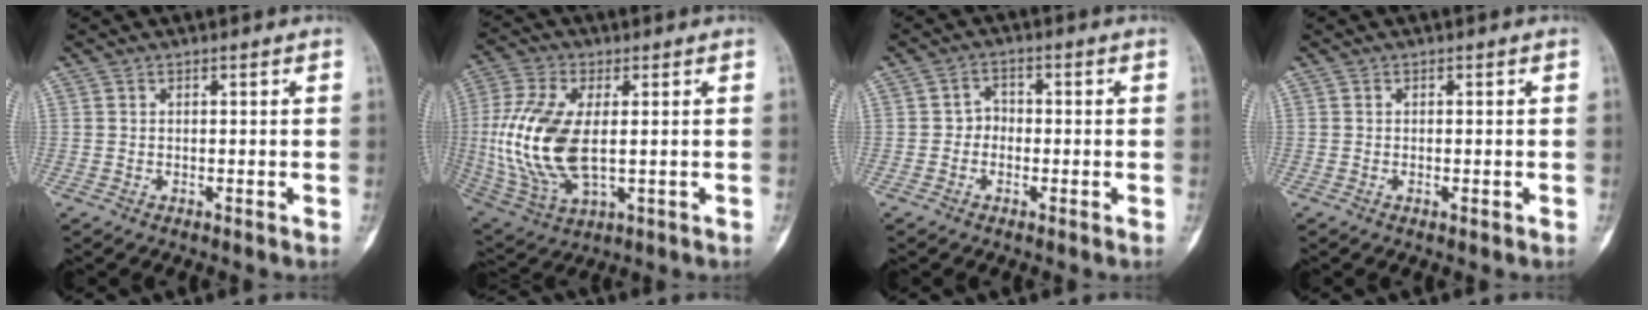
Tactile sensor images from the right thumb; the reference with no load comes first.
{"total": 16.8, "force": [-0.2, 8.4, 14.5], "torque": [-0.324, -0.007, 0.007]}
{"total": 2.9, "force": [-0.7, 2.5, 1.3], "torque": [-0.001, 0.013, -0.021]}
{"total": 0.9, "force": [-0.4, 0.3, 0.8], "torque": [-0.009, 0.000, -0.006]}